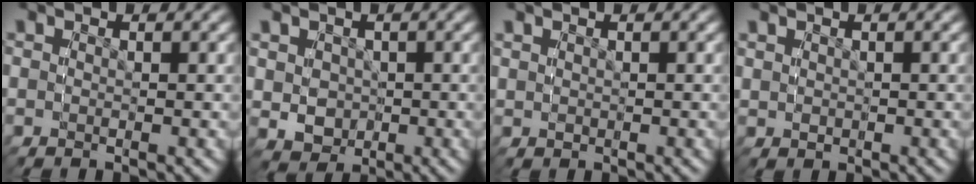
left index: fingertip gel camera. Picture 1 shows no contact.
{"total": 3.3, "force": [1.5, 2.9, -0.1], "torque": [-0.012, -0.015, 0.037]}
{"total": 1.6, "force": [0.7, 1.2, 0.8], "torque": [-0.016, -0.003, 0.017]}
{"total": 1.9, "force": [0.9, 1.4, 0.8], "torque": [-0.020, -0.004, 0.022]}